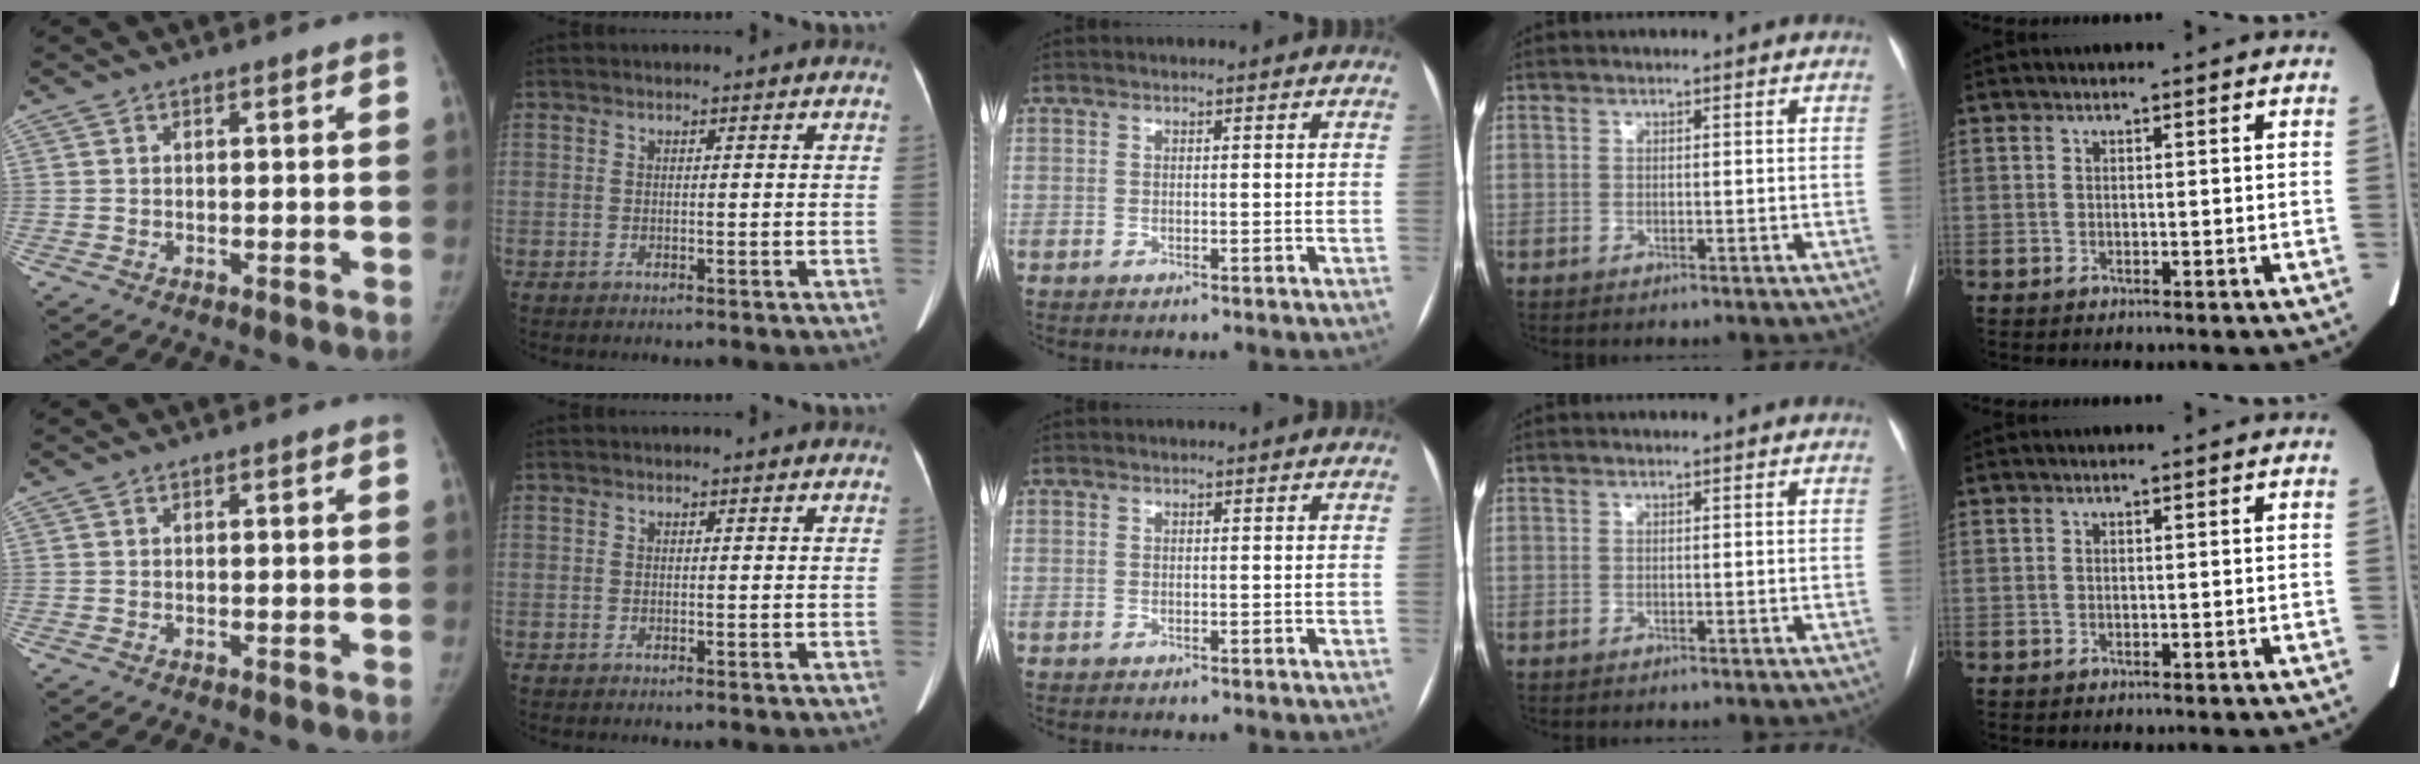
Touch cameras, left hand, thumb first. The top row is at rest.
{"index": {"total": 1.4, "force": [1.3, 0.3, 0.6], "torque": [-0.003, 0.003, 0.011]}}